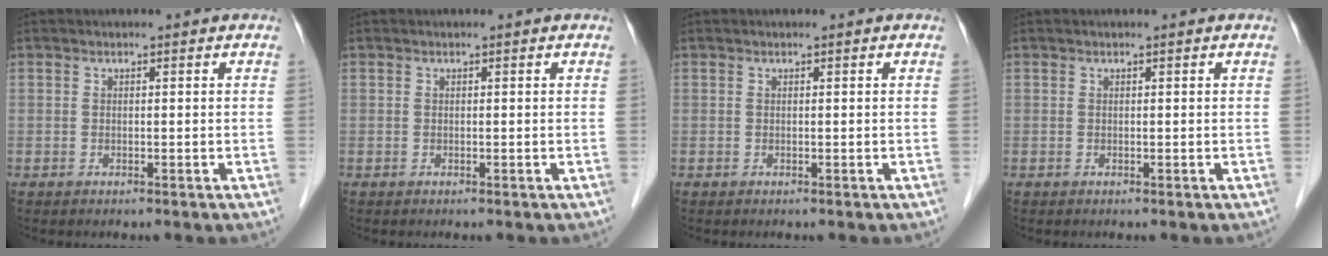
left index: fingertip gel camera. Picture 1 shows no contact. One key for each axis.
{"total": 0.0}
{"total": 0.0}
{"total": 0.0}